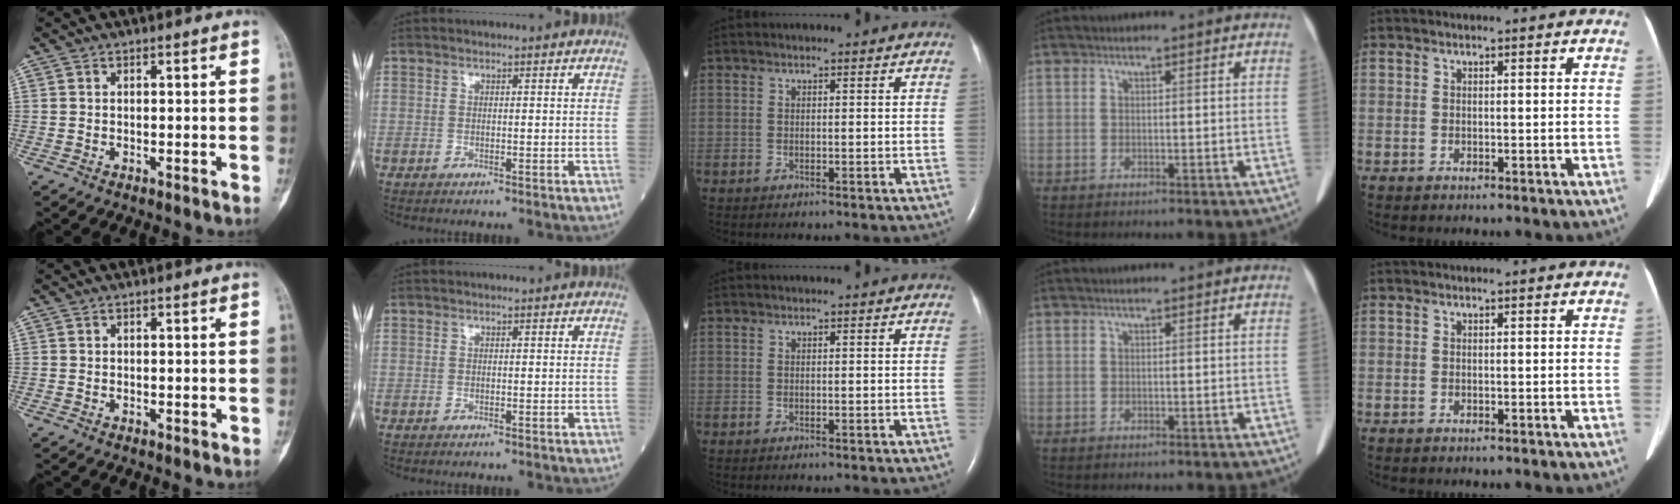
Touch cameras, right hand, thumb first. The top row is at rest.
{}